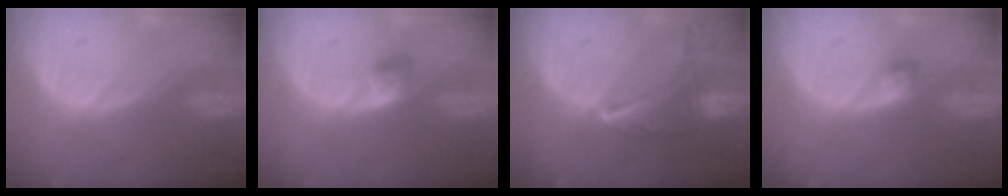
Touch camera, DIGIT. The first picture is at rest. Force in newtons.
{"total": 2.7, "press": 2.5, "slide": 1.1}
{"total": 9.0, "press": 7.9, "slide": 4.3}
{"total": 1.9, "press": 1.8, "slide": 0.2}